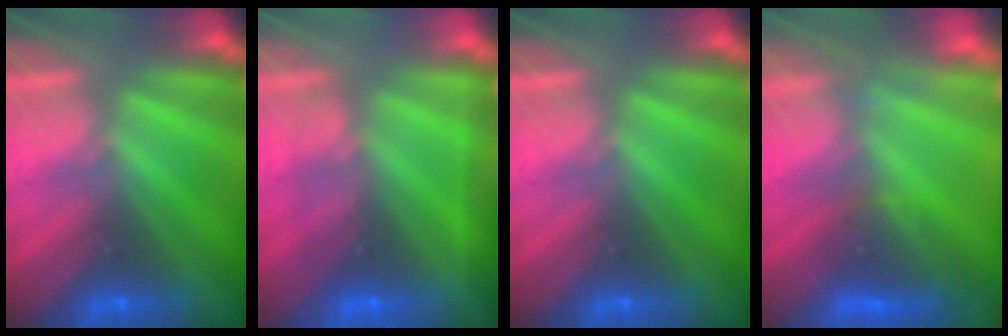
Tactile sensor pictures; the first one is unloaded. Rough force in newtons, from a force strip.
{"total": 2.2}
{"total": 0.0}
{"total": 4.8}